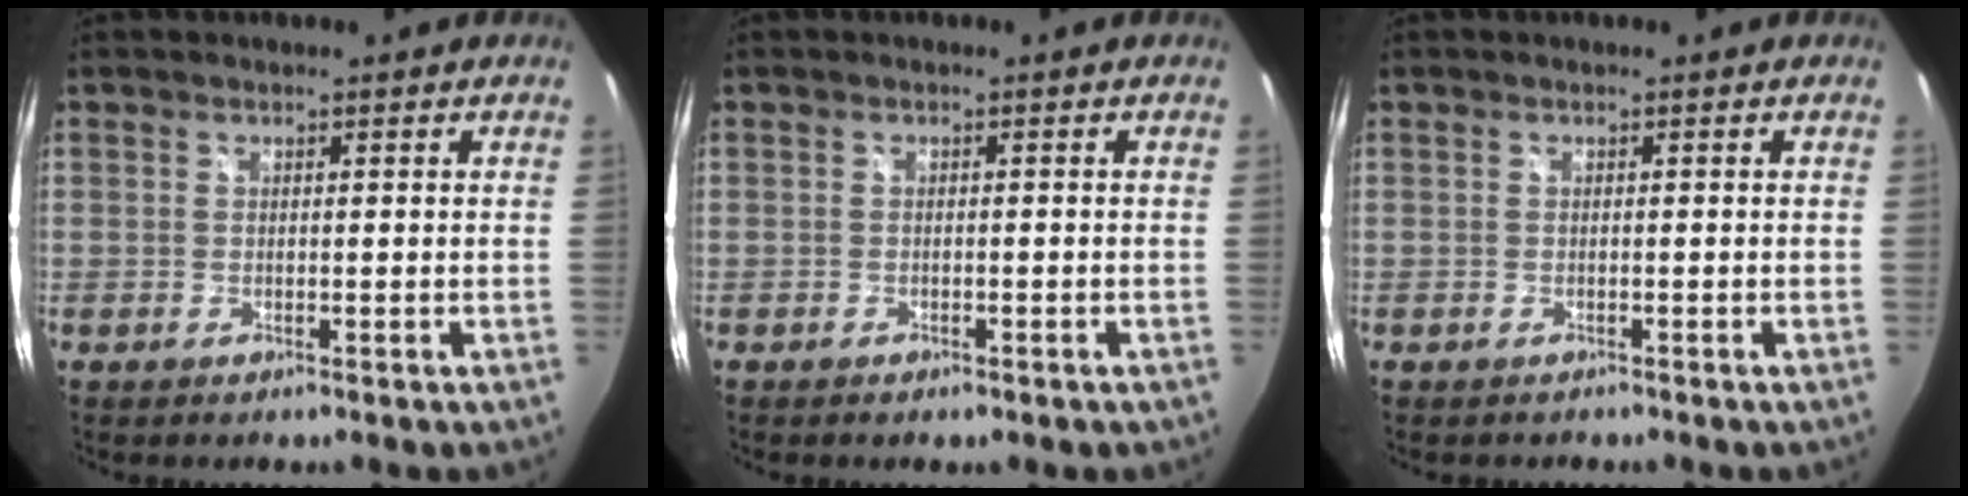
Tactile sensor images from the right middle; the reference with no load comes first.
{"total": 2.4, "force": [-1.7, 1.1, 1.3], "torque": [-0.023, -0.010, -0.022]}
{"total": 0.5, "force": [-0.5, 0.2, -0.1], "torque": [0.000, -0.002, -0.009]}